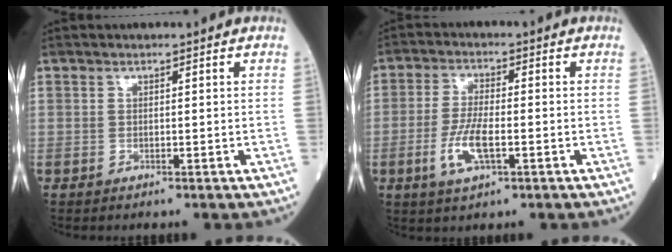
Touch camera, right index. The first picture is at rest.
{"total": 6.4, "force": [-2.1, 1.6, 5.9], "torque": [-0.124, -0.004, -0.038]}